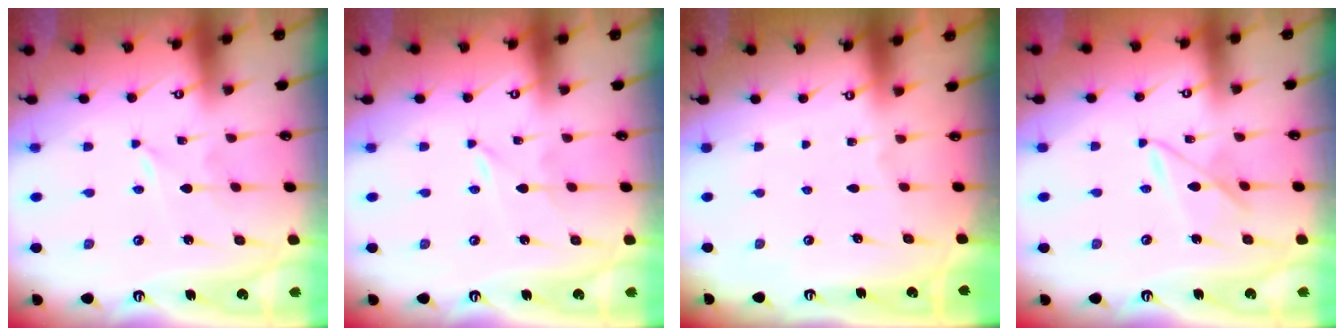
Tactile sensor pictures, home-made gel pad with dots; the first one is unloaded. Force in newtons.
{"total": 0.0}
{"total": 0.0}
{"total": 6.9, "press": 6.9, "slide": 0.4}